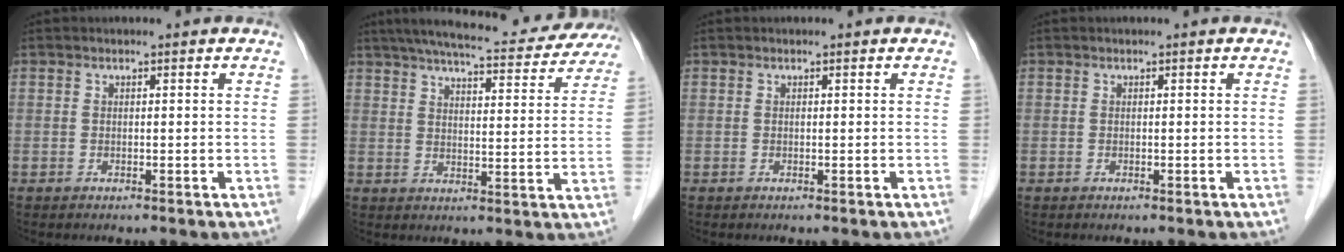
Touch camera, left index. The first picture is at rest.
{"total": 20.9, "force": [18.7, 3.3, 8.8], "torque": [-0.137, -0.001, 0.233]}
{"total": 0.0}
{"total": 0.0}